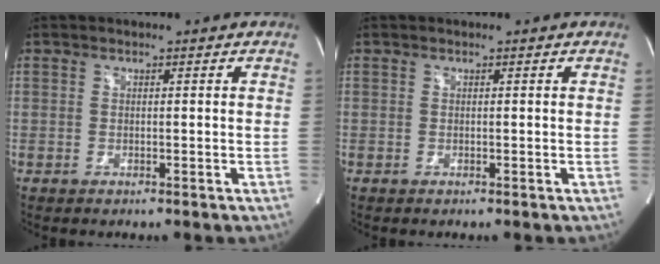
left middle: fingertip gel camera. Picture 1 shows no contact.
{"total": 0.0}